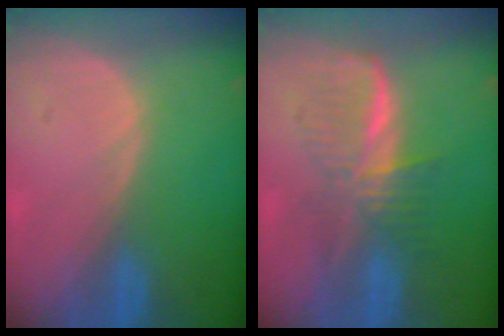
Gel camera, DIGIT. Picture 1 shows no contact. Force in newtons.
{"total": 6.2, "press": 6.2, "slide": 0.7}